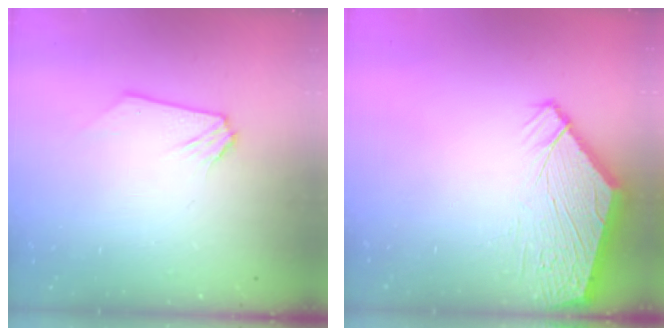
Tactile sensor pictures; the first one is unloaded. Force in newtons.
{"total": 8.6, "press": 8.6, "slide": 1.0}